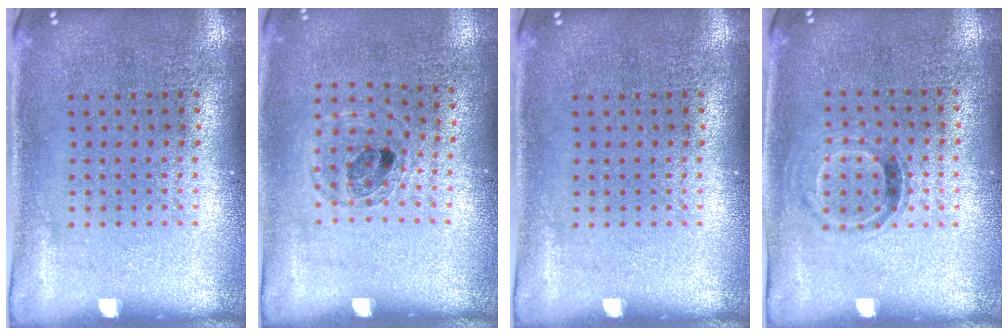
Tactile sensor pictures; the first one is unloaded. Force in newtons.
{"total": 0.8, "press": 0.8, "slide": 0.2}
{"total": 0.0}
{"total": 0.9, "press": 0.7, "slide": 0.5}